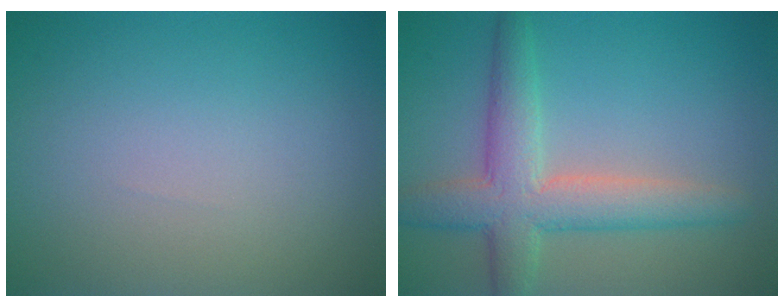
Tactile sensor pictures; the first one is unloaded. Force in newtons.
{"total": 5.6, "press": 5.6, "slide": 0.2}